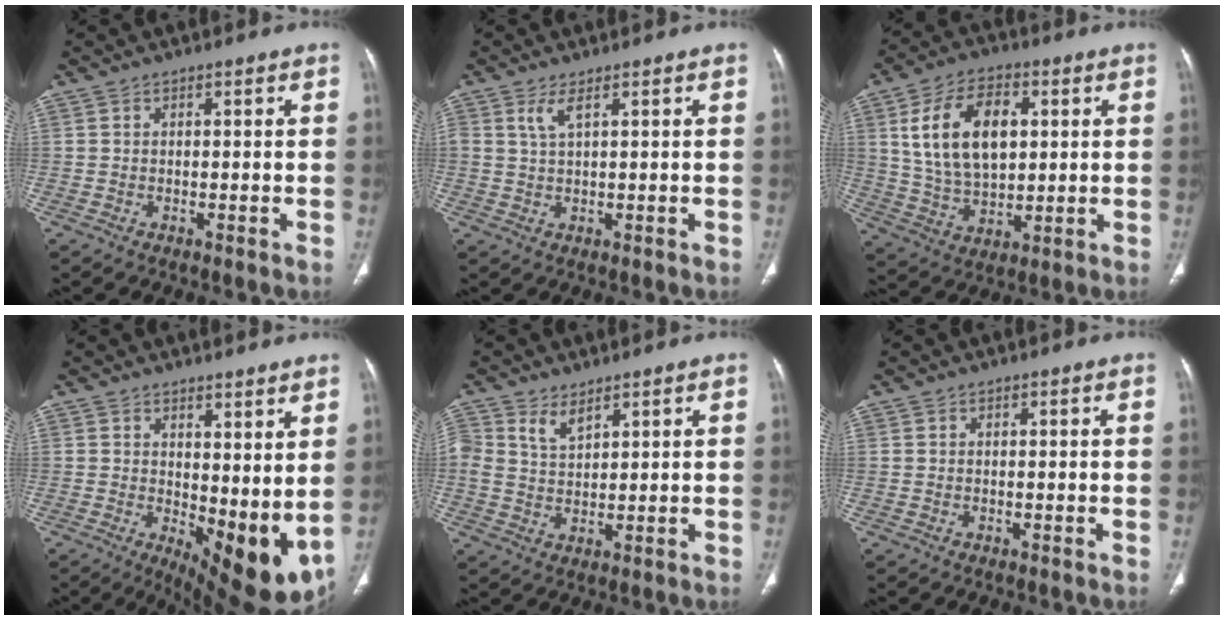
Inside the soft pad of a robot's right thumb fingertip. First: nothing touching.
{"total": 2.6, "force": [1.3, 0.6, 2.1], "torque": [-0.055, -0.003, 0.035]}
{"total": 15.6, "force": [3.8, 9.5, 11.8], "torque": [-0.186, -0.005, 0.073]}
{"total": 12.9, "force": [1.5, 5.6, 11.5], "torque": [-0.146, -0.037, 0.039]}
{"total": 4.0, "force": [2.6, 2.0, 2.2], "torque": [-0.037, -0.014, 0.058]}
{"total": 0.0}